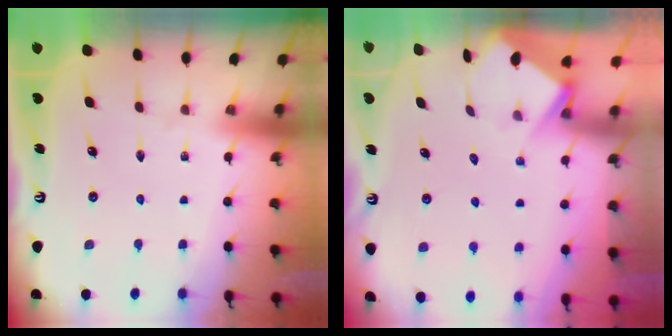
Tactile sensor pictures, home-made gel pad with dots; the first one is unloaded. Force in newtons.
{"total": 3.9, "press": 3.9, "slide": 0.4}